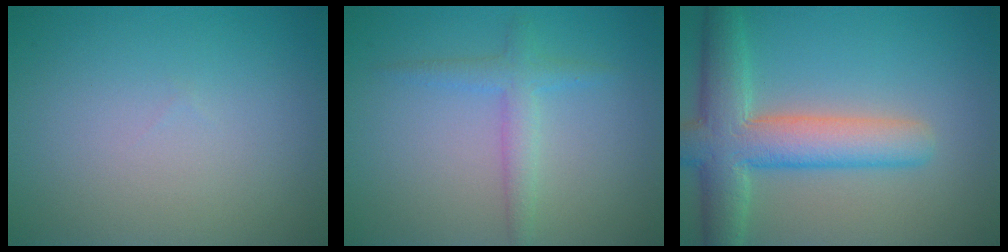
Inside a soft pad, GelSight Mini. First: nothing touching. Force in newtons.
{"total": 2.3, "press": 2.3, "slide": 0.1}
{"total": 7.4, "press": 7.4, "slide": 0.7}